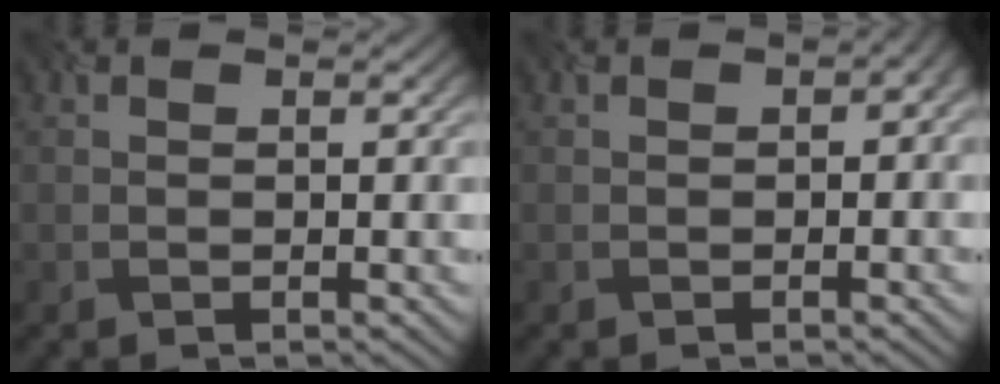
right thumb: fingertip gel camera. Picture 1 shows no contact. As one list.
[{"total": 2.4, "force": [-0.4, 1.3, 2.0], "torque": [-0.020, 0.005, 0.005]}]